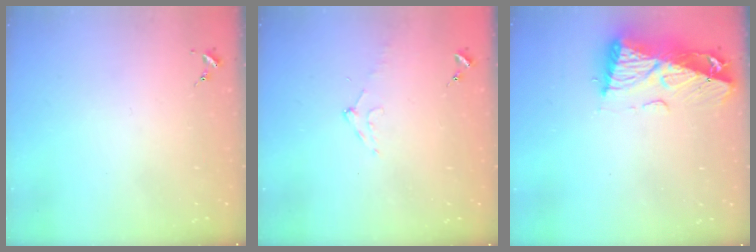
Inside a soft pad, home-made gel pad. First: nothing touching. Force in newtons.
{"total": 6.9, "press": 6.9, "slide": 0.8}
{"total": 12.8, "press": 12.8, "slide": 1.2}